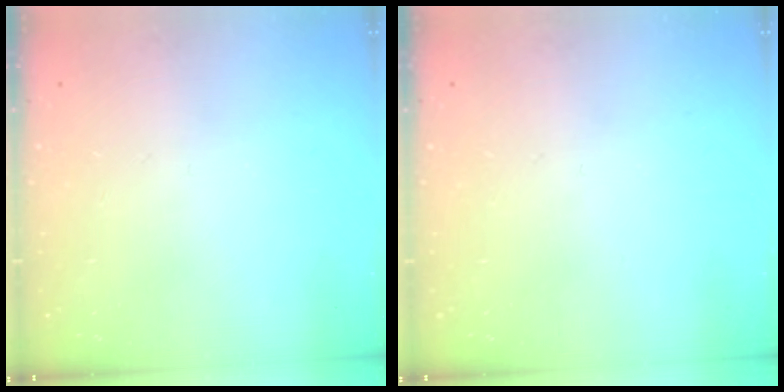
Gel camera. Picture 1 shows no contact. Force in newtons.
{"total": 0.0}